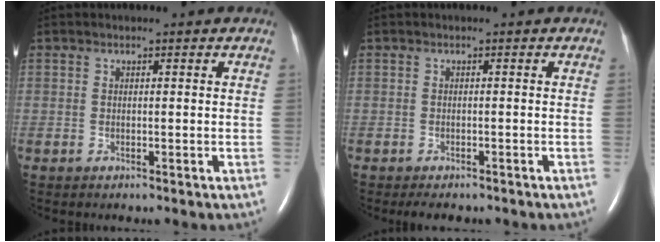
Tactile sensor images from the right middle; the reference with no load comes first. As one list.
[{"total": 3.3, "force": [-2.7, 1.2, 1.4], "torque": [-0.019, -0.006, -0.030]}]